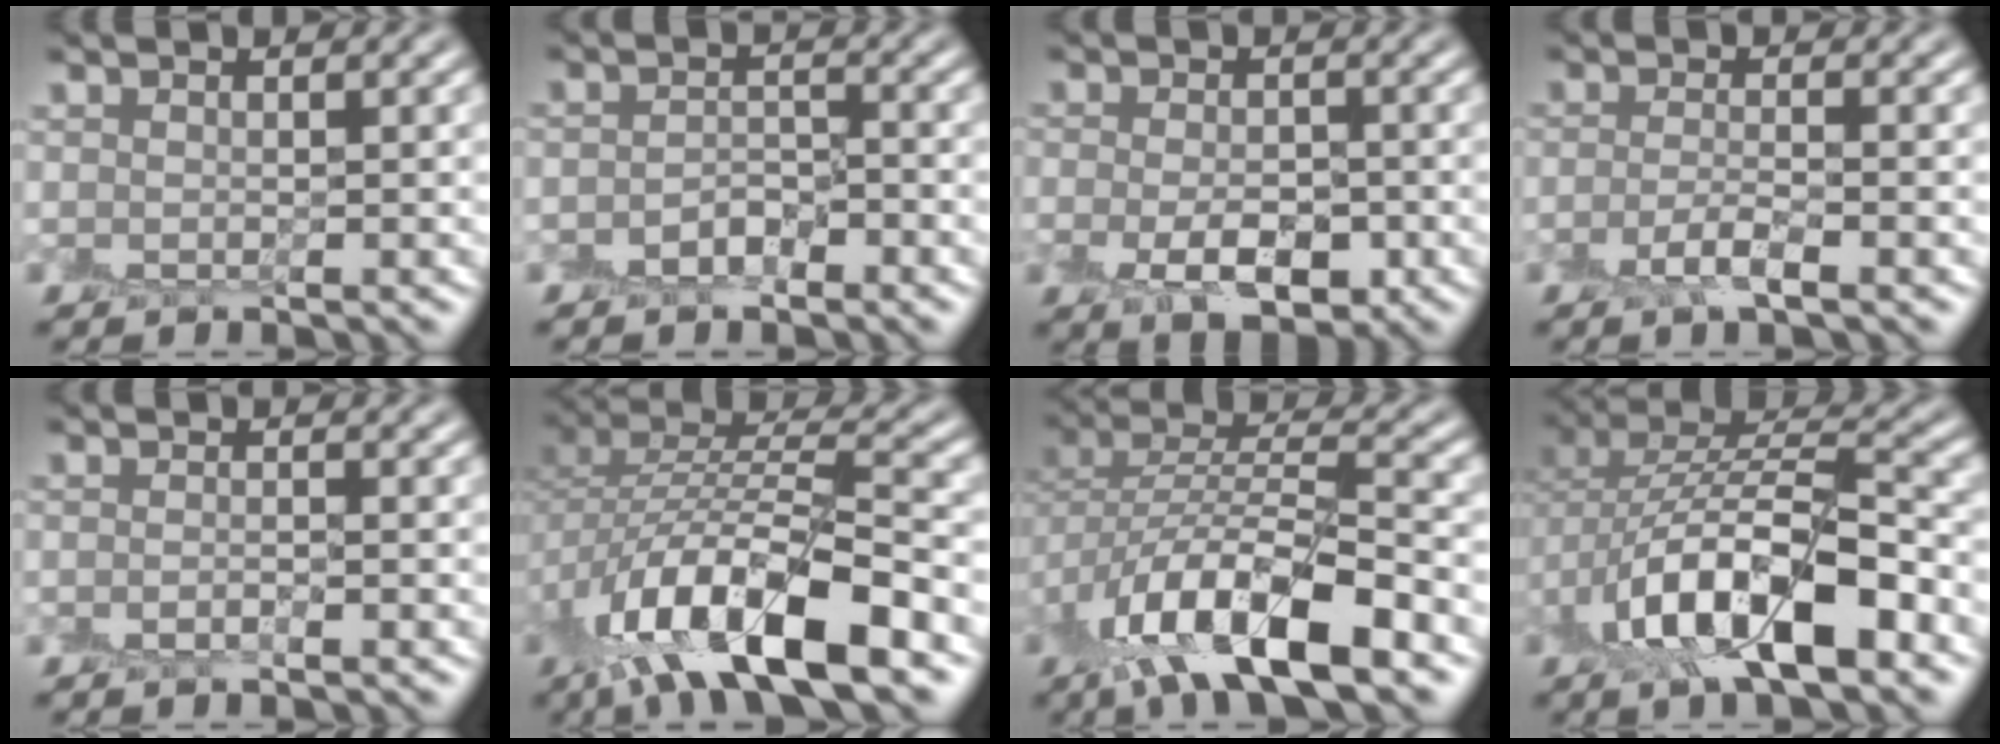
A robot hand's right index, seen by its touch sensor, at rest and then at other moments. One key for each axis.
{"total": 2.1, "fx": -1.7, "fy": 1.0, "fz": 0.9, "tx": -0.016, "ty": 0.004, "tz": -0.035}
{"total": 4.4, "fx": -2.0, "fy": 2.4, "fz": 3.2, "tx": -0.052, "ty": -0.006, "tz": -0.039}
{"total": 2.3, "fx": -1.7, "fy": 0.2, "fz": 1.5, "tx": -0.030, "ty": 0.001, "tz": -0.040}
{"total": 1.1, "fx": -1.0, "fy": 0.0, "fz": 0.4, "tx": -0.006, "ty": 0.000, "tz": -0.022}
{"total": 12.3, "fx": -7.2, "fy": 4.2, "fz": 9.0, "tx": -0.169, "ty": 0.000, "tz": -0.145}
{"total": 11.2, "fx": -6.6, "fy": 4.2, "fz": 8.1, "tx": -0.151, "ty": -0.002, "tz": -0.126}
{"total": 11.2, "fx": -4.8, "fy": 5.0, "fz": 8.8, "tx": -0.161, "ty": 0.006, "tz": -0.092}